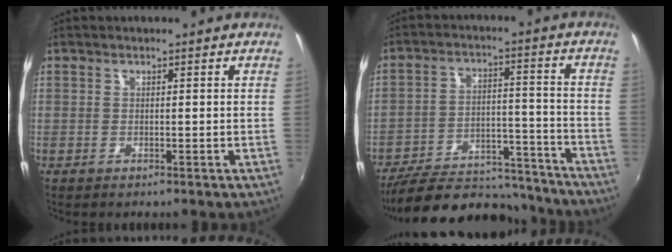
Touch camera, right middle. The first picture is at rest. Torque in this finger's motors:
{"motor_torque": [1.08, -1.06, 0.41, 0.19]}